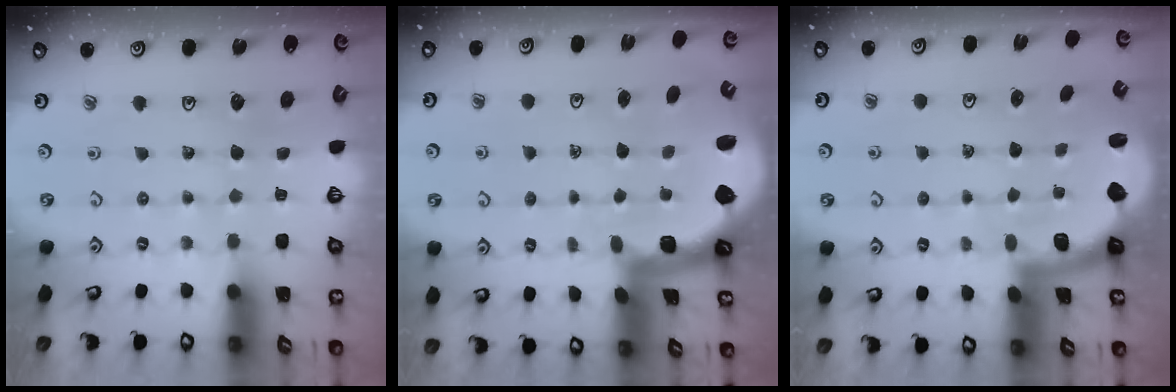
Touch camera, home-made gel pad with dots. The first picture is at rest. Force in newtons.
{"total": 3.5, "press": 2.4, "slide": 2.6}
{"total": 2.0, "press": 1.9, "slide": 0.5}